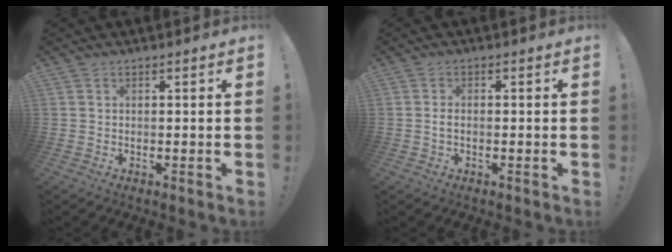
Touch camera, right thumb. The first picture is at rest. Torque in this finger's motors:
{"motor_torque": [-0.25, -0.10, -0.16, 0.05, -0.02]}